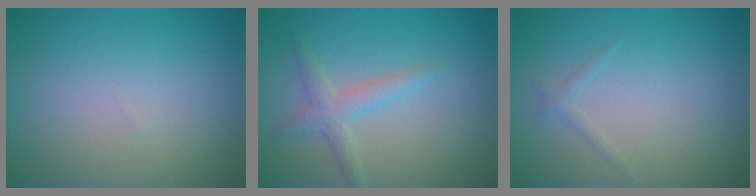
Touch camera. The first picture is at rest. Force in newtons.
{"total": 2.3, "press": 2.3, "slide": 0.0}
{"total": 0.7, "press": 0.7, "slide": 0.0}